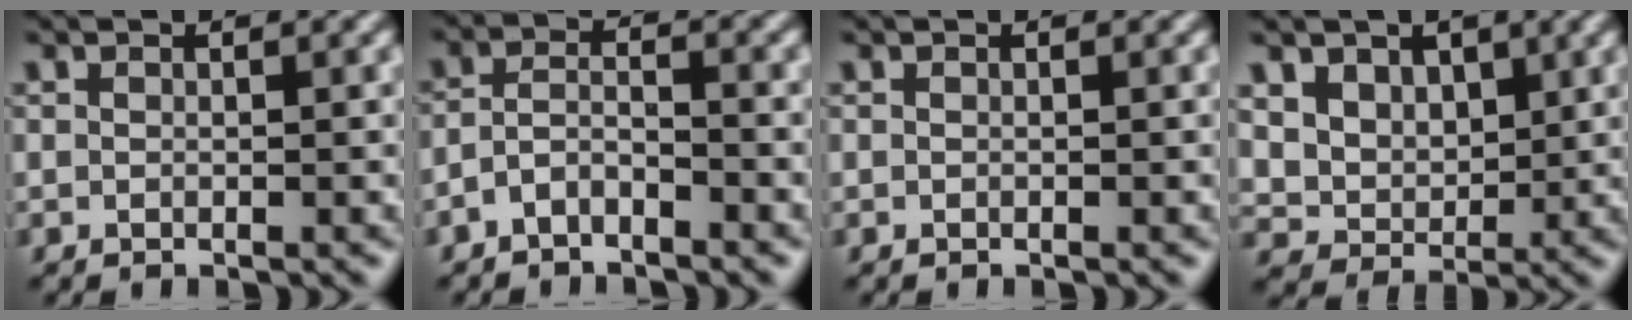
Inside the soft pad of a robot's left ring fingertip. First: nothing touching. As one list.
[{"total": 2.3, "force": [-1.5, 0.9, 1.4], "torque": [-0.030, 0.008, -0.036]}, {"total": 0.0}, {"total": 5.1, "force": [2.4, 4.0, 2.1], "torque": [-0.059, -0.012, 0.055]}]